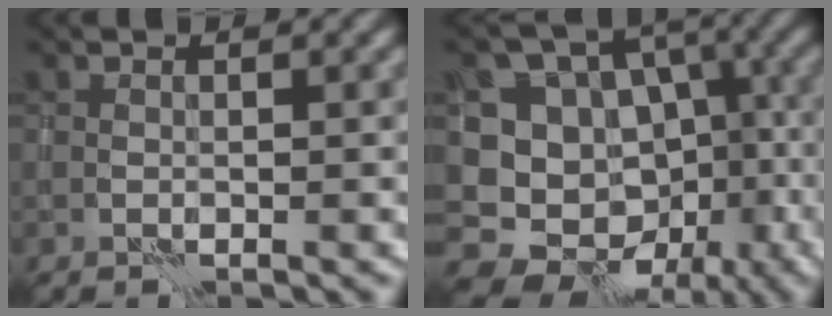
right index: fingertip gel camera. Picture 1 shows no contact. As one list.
[{"total": 16.0, "force": [-8.2, 13.1, 4.1], "torque": [-0.084, -0.031, -0.104]}]